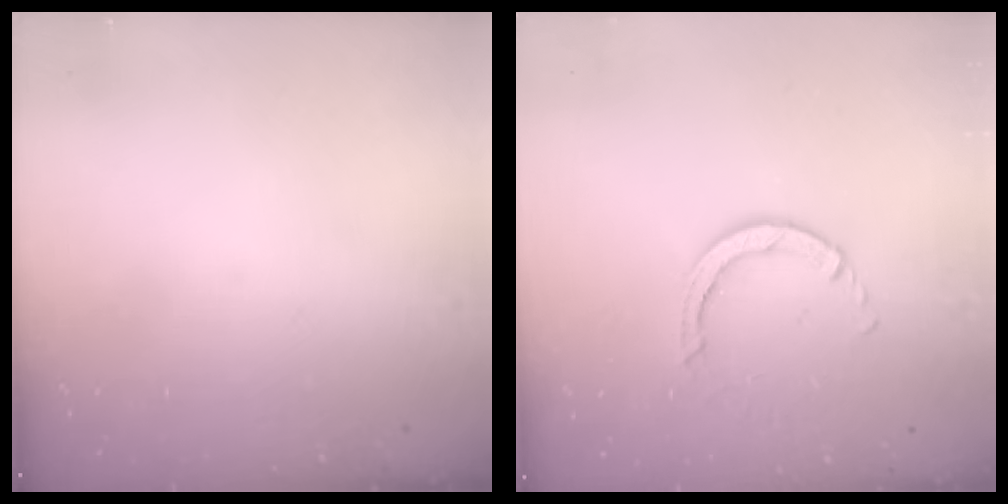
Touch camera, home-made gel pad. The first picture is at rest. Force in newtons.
{"total": 3.0, "press": 3.0, "slide": 0.4}